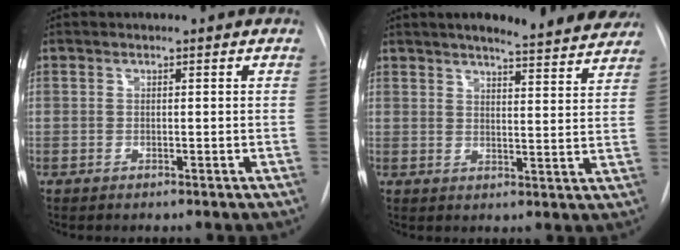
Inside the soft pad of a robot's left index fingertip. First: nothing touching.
{"total": 17.1, "force": [15.4, 2.6, 6.7], "torque": [-0.088, -0.014, 0.182]}